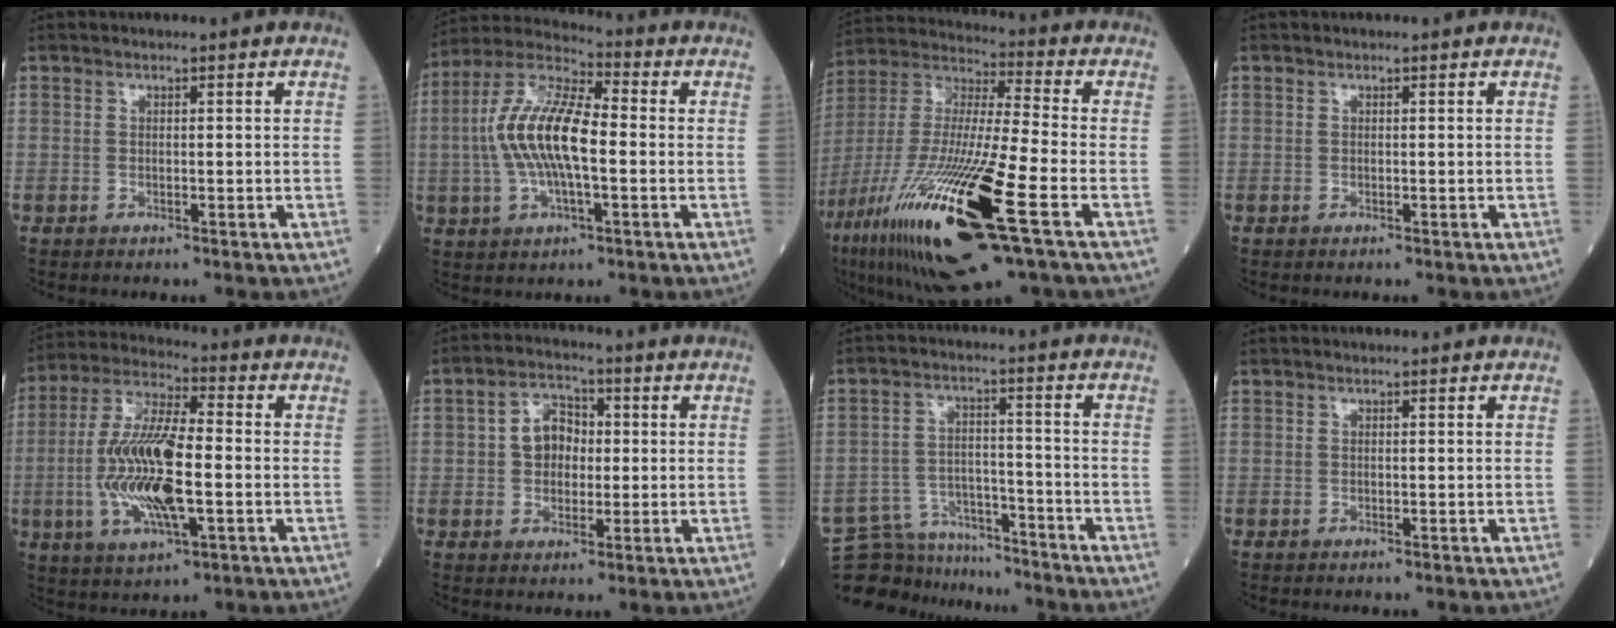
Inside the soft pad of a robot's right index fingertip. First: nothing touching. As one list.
[{"total": 13.2, "force": [-0.7, 4.0, 12.6], "torque": [-0.264, 0.017, -0.016]}, {"total": 27.1, "force": [-11.6, 3.5, 24.3], "torque": [-0.509, -0.061, -0.208]}, {"total": 0.0}, {"total": 15.0, "force": [-2.5, 3.7, 14.3], "torque": [-0.297, -0.001, -0.044]}, {"total": 6.0, "force": [0.4, 4.3, 4.1], "torque": [-0.070, 0.019, 0.006]}, {"total": 10.8, "force": [-10.3, 3.1, 0.2], "torque": [-0.007, 0.029, -0.171]}, {"total": 0.0}]